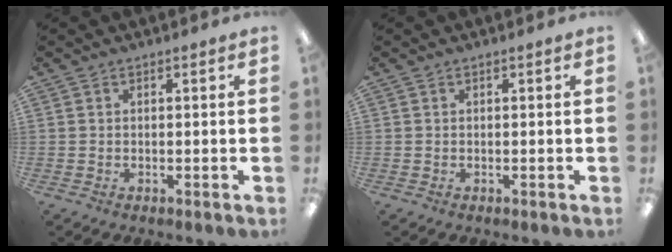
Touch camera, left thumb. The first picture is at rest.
{"total": 0.0}